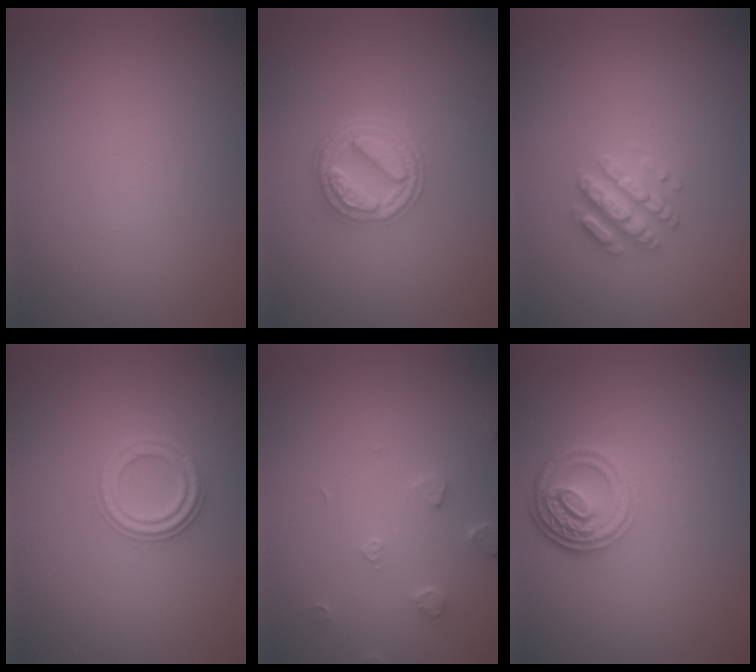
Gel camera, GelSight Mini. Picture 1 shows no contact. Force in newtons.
{"total": 4.6, "press": 3.7, "slide": 2.7}
{"total": 2.9, "press": 2.8, "slide": 0.6}
{"total": 2.3, "press": 2.3, "slide": 0.2}
{"total": 1.9, "press": 1.8, "slide": 0.3}
{"total": 3.9, "press": 3.1, "slide": 2.4}